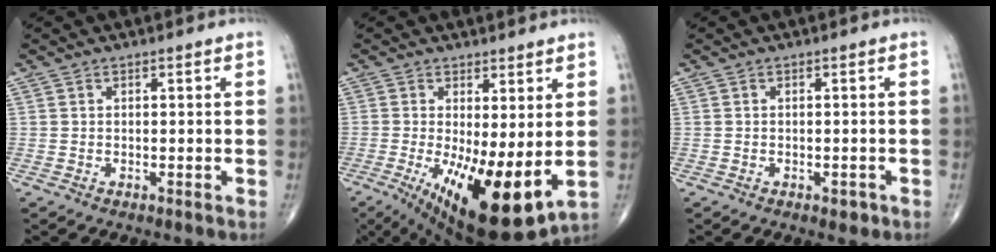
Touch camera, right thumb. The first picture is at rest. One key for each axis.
{"total": 15.3, "fx": -2.1, "fy": 5.1, "fz": 14.3, "tx": -0.236, "ty": -0.034, "tz": -0.013}
{"total": 1.5, "fx": -0.8, "fy": 0.8, "fz": 1.0, "tx": -0.008, "ty": 0.003, "tz": -0.009}